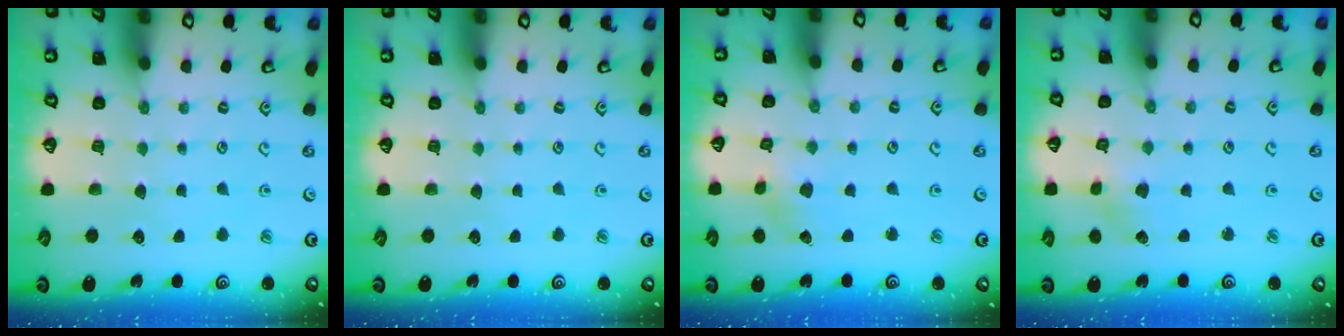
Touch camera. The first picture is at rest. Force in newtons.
{"total": 0.0}
{"total": 2.6, "press": 2.6, "slide": 0.4}
{"total": 2.1, "press": 2.1, "slide": 0.3}